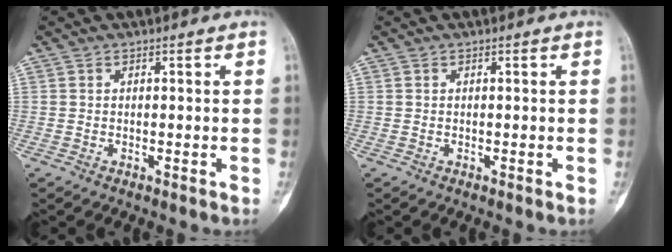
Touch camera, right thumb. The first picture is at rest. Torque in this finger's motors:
{"motor_torque": [0.19, 0.19, 0.22, -0.22, 0.04]}